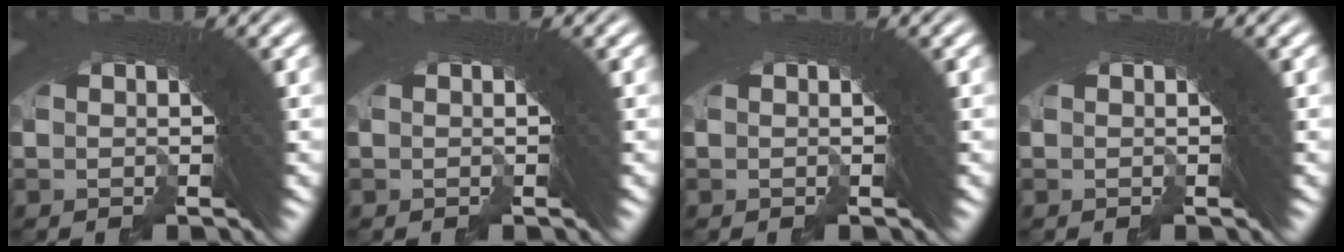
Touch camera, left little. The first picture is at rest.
{"total": 0.0}
{"total": 0.0}
{"total": 0.0}